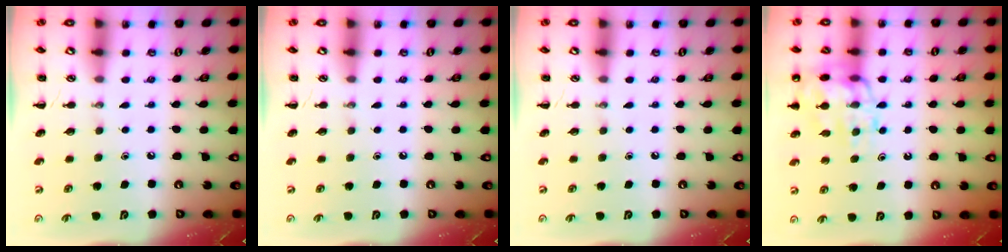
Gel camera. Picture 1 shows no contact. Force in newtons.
{"total": 0.0}
{"total": 0.0}
{"total": 17.4, "press": 17.3, "slide": 2.4}